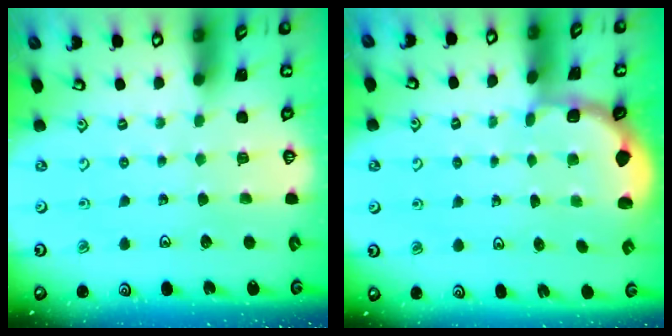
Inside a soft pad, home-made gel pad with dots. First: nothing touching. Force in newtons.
{"total": 1.9, "press": 1.8, "slide": 0.7}